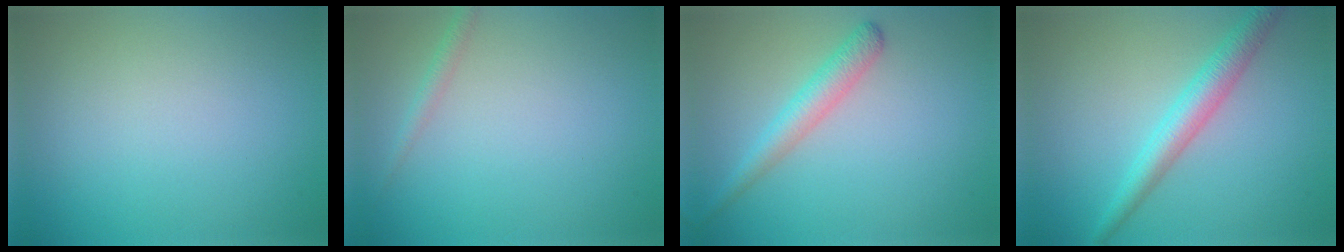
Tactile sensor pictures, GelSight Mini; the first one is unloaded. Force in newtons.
{"total": 1.1, "press": 1.1, "slide": 0.0}
{"total": 2.7, "press": 2.7, "slide": 0.1}
{"total": 3.5, "press": 3.5, "slide": 0.1}